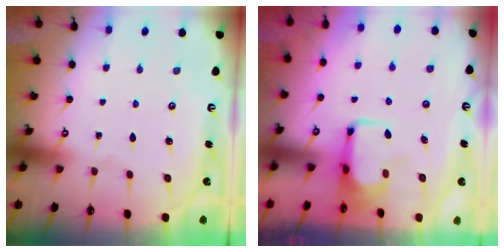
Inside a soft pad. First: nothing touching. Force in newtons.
{"total": 5.5, "press": 5.4, "slide": 0.7}